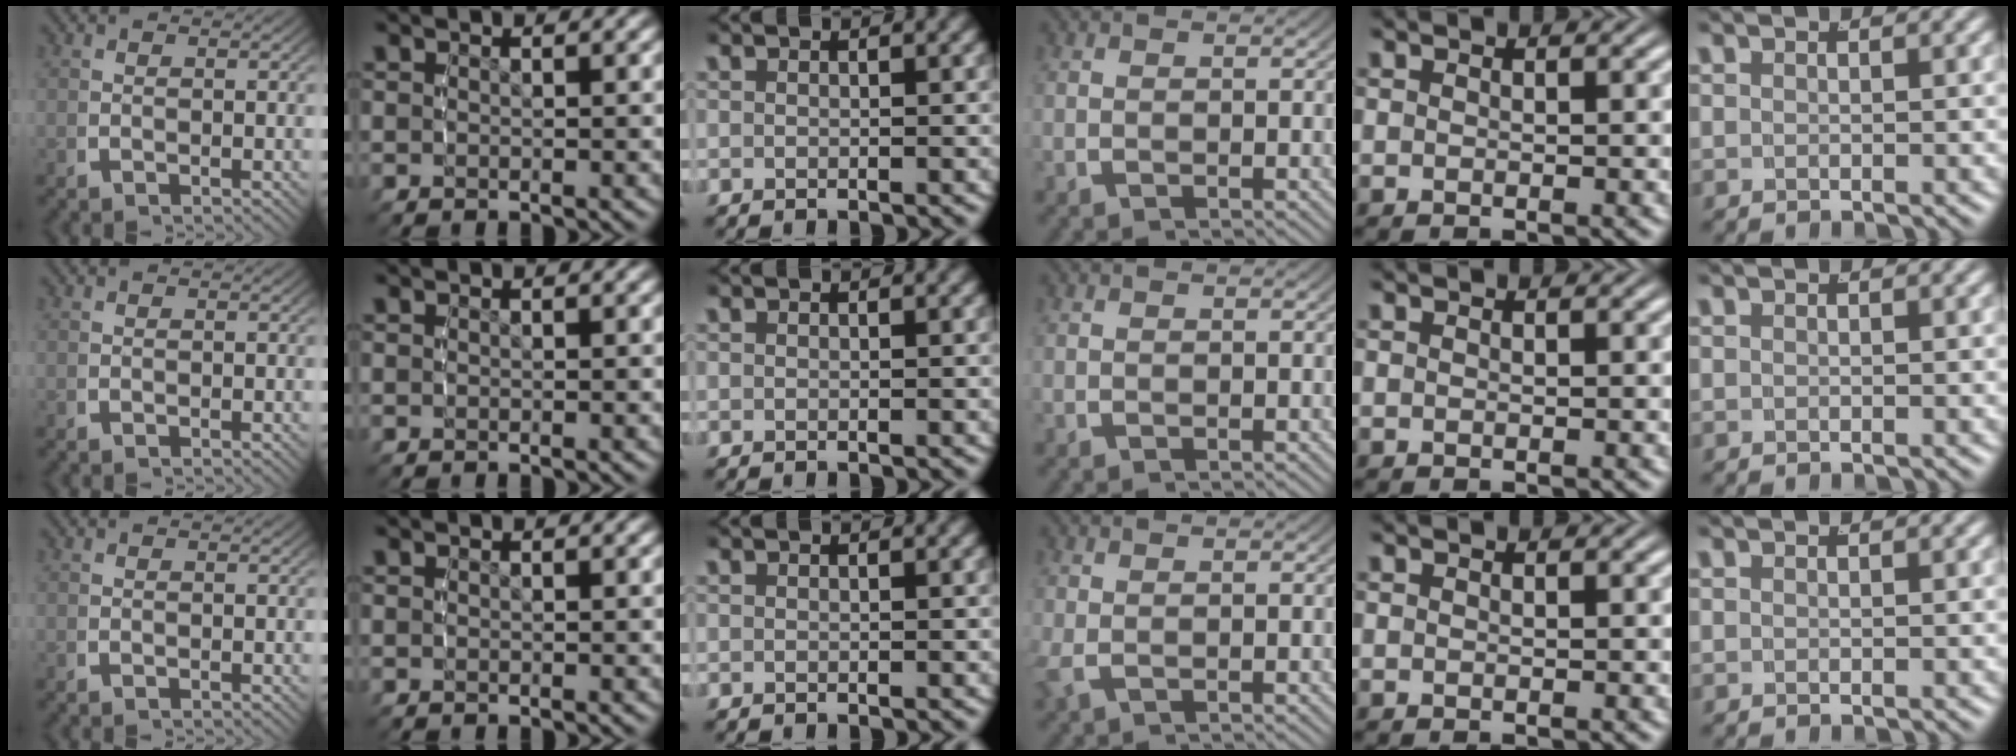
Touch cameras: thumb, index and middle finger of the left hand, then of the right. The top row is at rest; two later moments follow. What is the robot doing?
{"motion": "lift_and_place", "object": "button"}